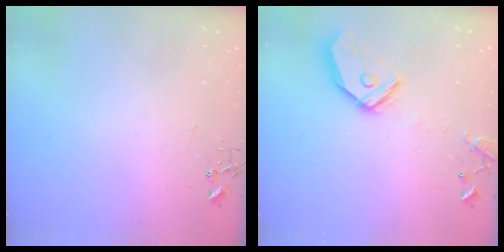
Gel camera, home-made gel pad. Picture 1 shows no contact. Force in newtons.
{"total": 15.9, "press": 15.7, "slide": 2.6}